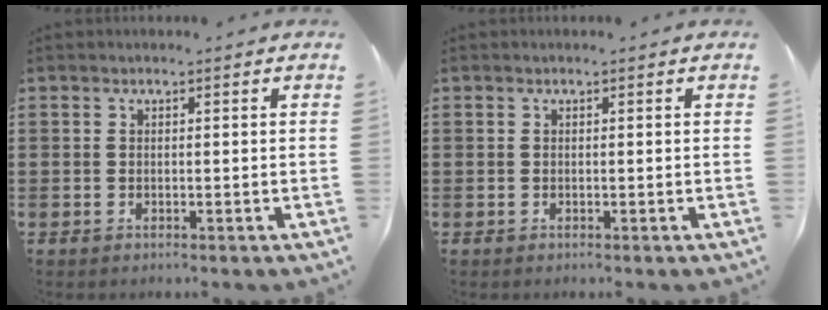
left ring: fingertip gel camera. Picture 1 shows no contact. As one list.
[{"total": 0.0}]